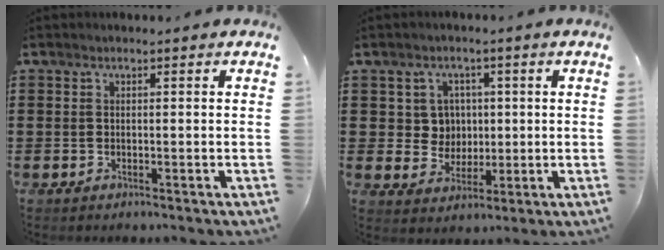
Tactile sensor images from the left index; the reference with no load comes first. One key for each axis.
{"total": 4.8, "fx": 1.0, "fy": 4.5, "fz": 1.1, "tx": -0.046, "ty": 0.015, "tz": 0.017}